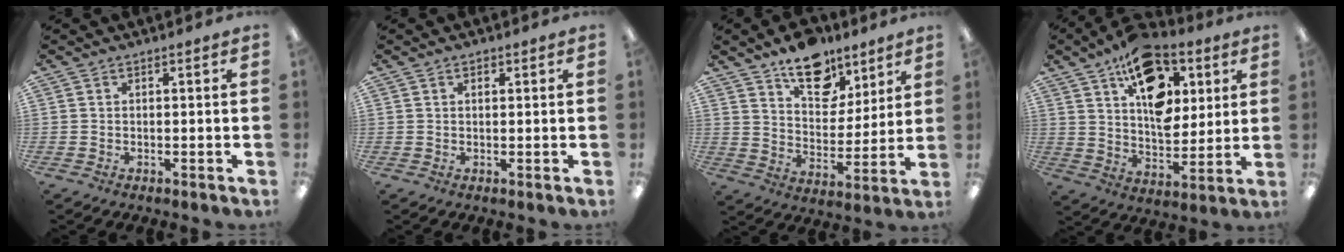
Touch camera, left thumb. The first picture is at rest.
{"total": 1.2, "force": [0.6, 0.7, 0.8], "torque": [-0.009, -0.001, 0.010]}
{"total": 14.3, "force": [10.4, 8.0, 5.9], "torque": [-0.081, -0.062, 0.188]}
{"total": 18.0, "force": [9.1, 11.0, 11.0], "torque": [-0.154, -0.042, 0.160]}